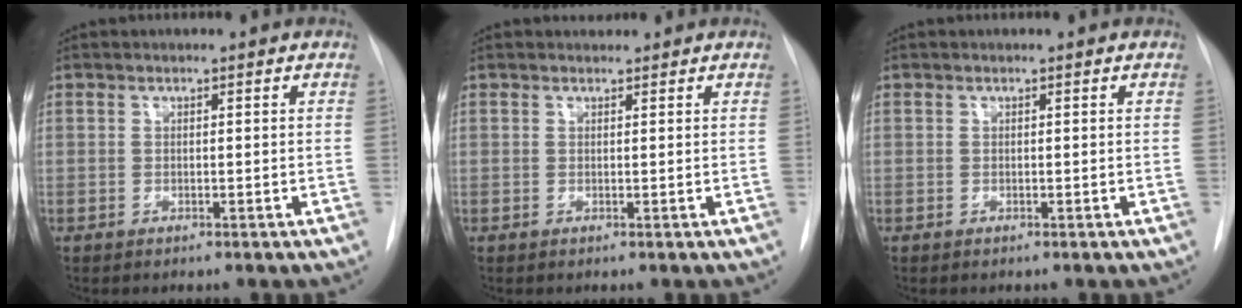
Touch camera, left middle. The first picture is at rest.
{"total": 0.8, "force": [0.7, 0.3, -0.1], "torque": [-0.005, 0.005, 0.010]}
{"total": 0.0}